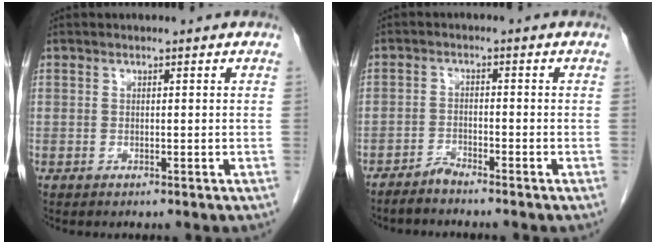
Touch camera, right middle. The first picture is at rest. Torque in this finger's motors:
{"motor_torque": [-0.12, 0.00, 0.00, -0.02]}